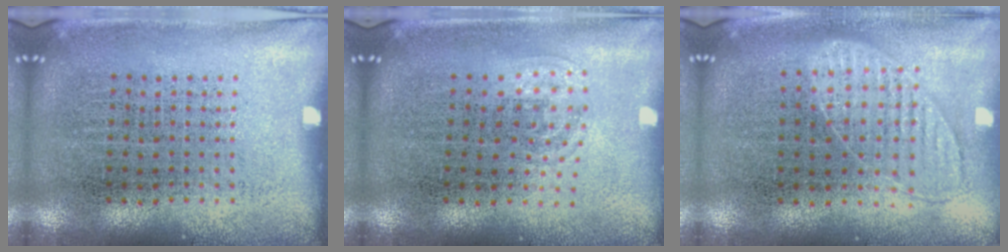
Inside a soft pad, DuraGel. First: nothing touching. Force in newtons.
{"total": 1.1, "press": 0.7, "slide": 0.8}
{"total": 0.9, "press": 0.9, "slide": 0.2}